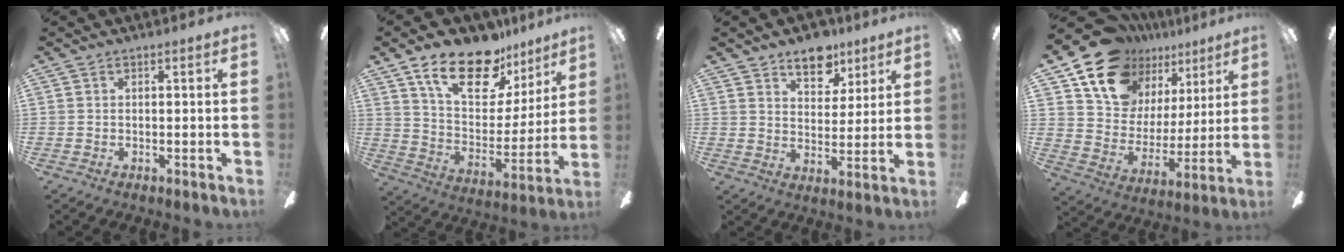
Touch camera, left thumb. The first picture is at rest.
{"total": 19.3, "force": [13.3, 9.3, 10.5], "torque": [-0.174, -0.080, 0.233]}
{"total": 9.9, "force": [7.1, 5.4, 4.3], "torque": [-0.039, -0.037, 0.125]}
{"total": 18.1, "force": [13.8, 10.3, 5.7], "torque": [-0.125, -0.096, 0.254]}